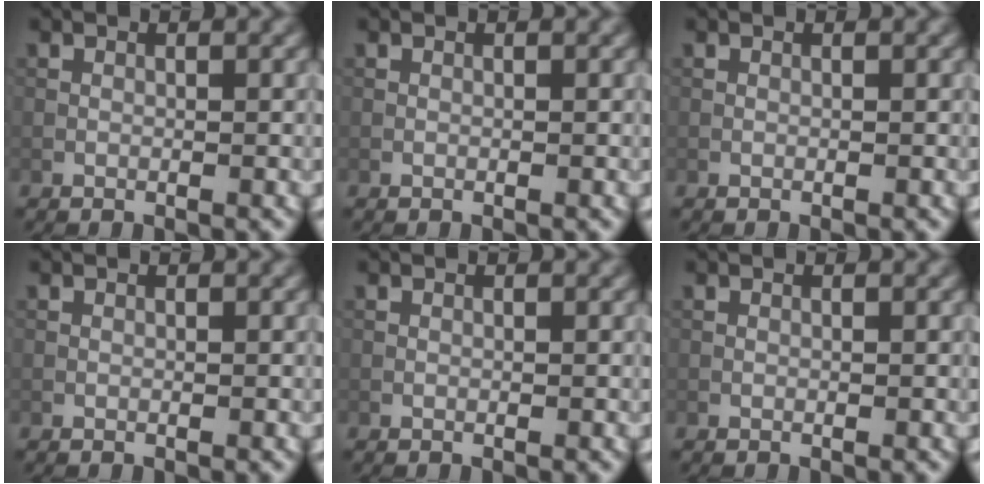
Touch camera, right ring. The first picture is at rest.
{"total": 0.0}
{"total": 0.0}
{"total": 0.0}
{"total": 0.0}
{"total": 0.0}